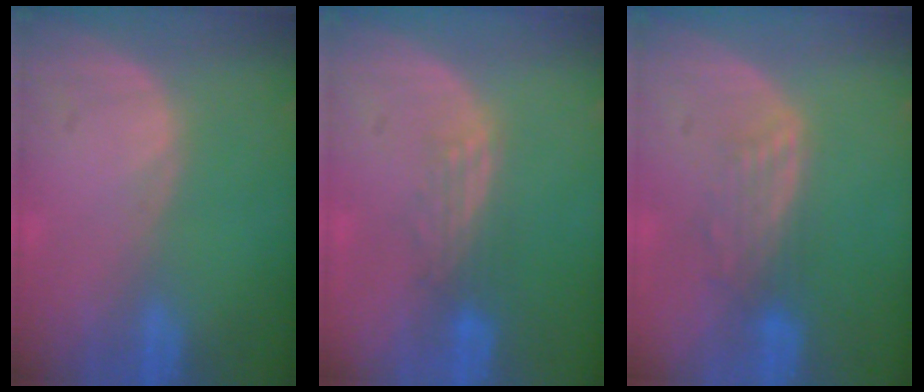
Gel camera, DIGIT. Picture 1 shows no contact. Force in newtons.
{"total": 2.8, "press": 2.6, "slide": 1.2}
{"total": 3.9, "press": 3.3, "slide": 2.1}